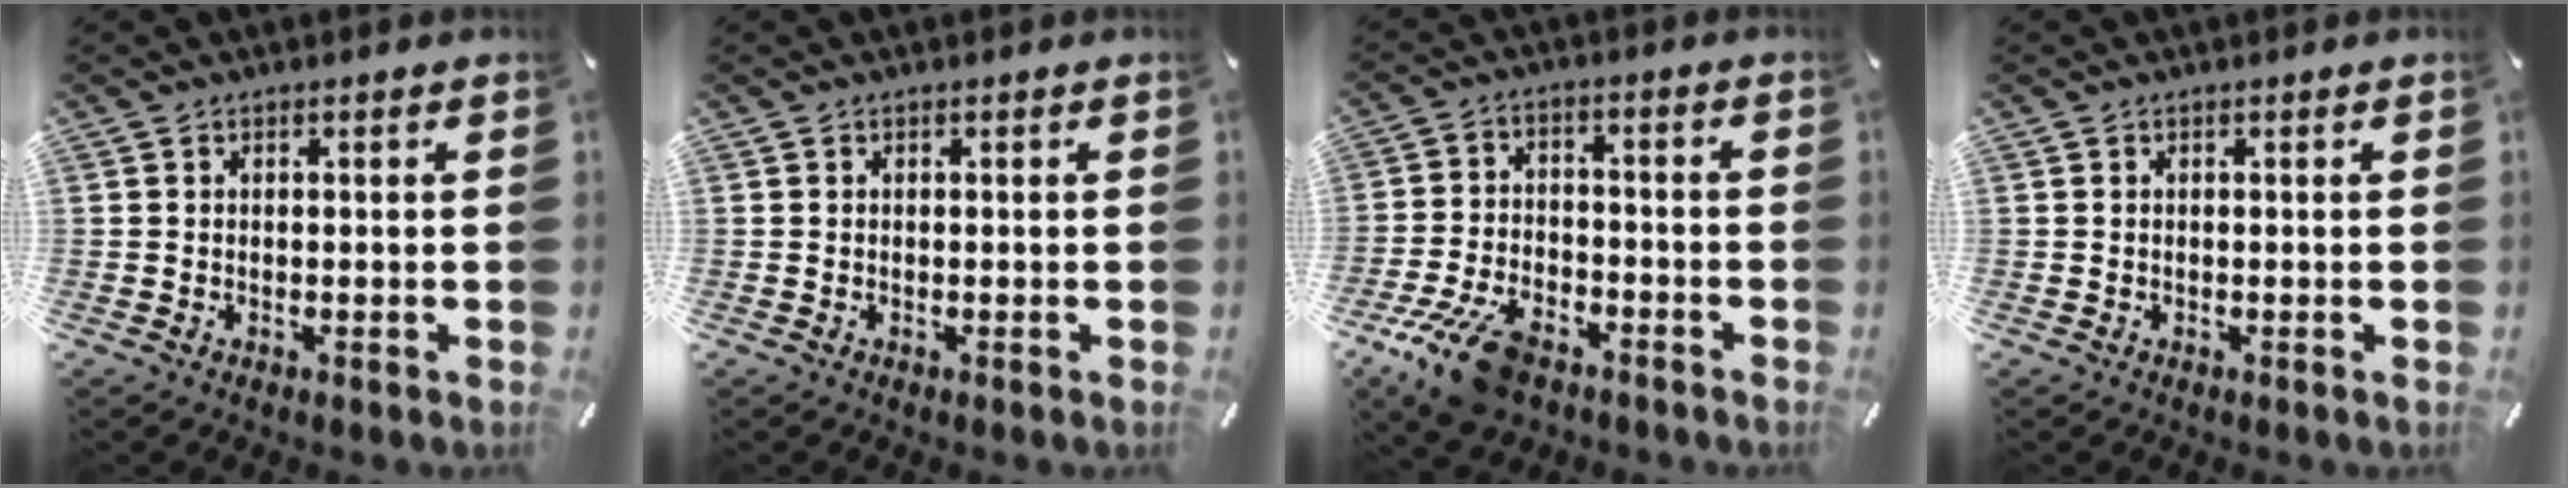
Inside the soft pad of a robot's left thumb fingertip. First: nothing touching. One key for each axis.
{"total": 0.0}
{"total": 11.7, "fx": -7.6, "fy": 5.7, "fz": 6.9, "tx": -0.140, "ty": 0.036, "tz": -0.140}
{"total": 0.0}